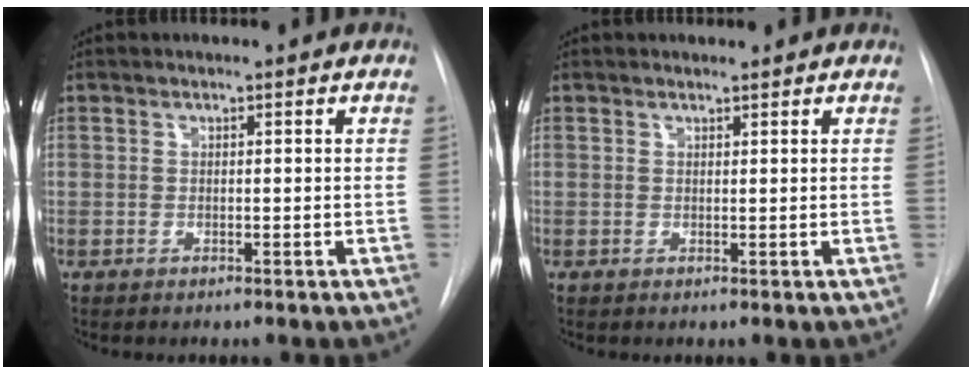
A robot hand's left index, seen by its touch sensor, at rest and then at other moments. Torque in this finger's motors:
{"motor_torque": [0.54, -0.51, 0.13, 0.02]}